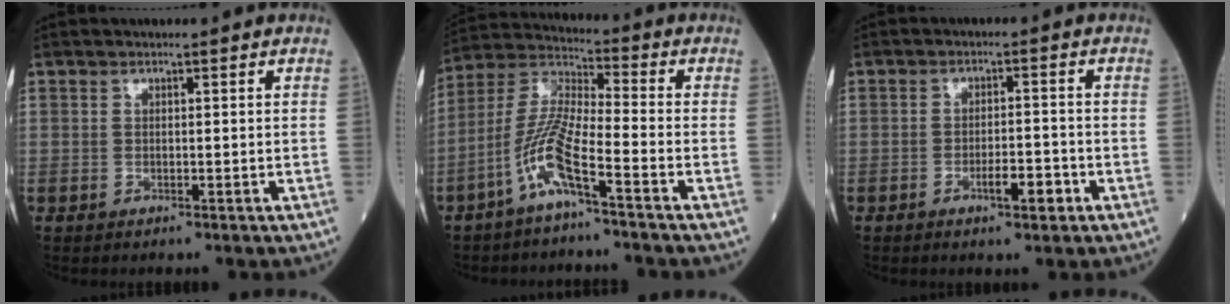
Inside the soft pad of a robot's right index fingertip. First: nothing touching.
{"total": 9.2, "force": [-4.9, 0.4, 7.8], "torque": [-0.174, 0.003, -0.104]}
{"total": 3.9, "force": [-2.0, 0.6, 3.3], "torque": [-0.054, 0.002, -0.033]}